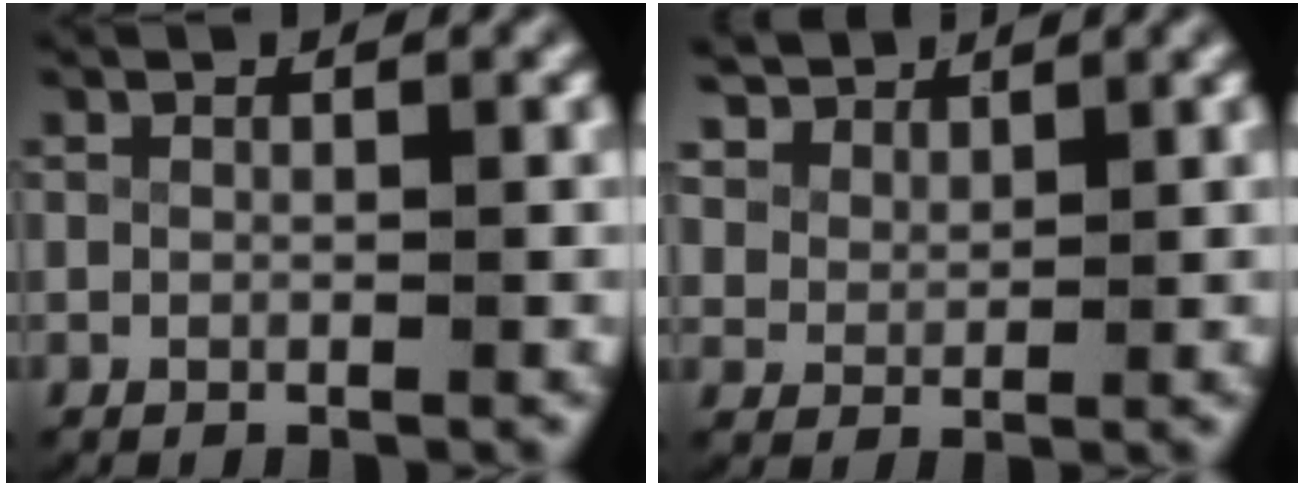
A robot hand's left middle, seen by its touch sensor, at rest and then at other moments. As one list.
[{"total": 4.3, "force": [3.8, 1.7, 1.1], "torque": [-0.035, 0.004, 0.072]}]